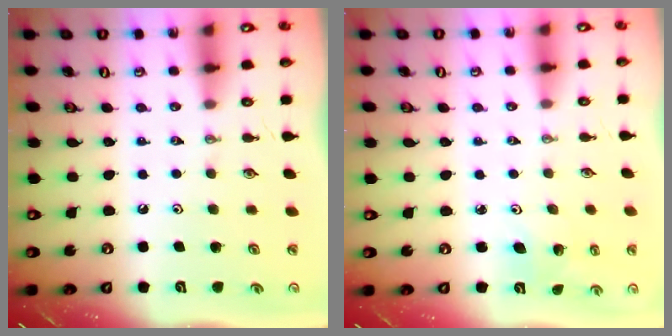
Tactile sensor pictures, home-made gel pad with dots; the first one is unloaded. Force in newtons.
{"total": 2.8, "press": 2.4, "slide": 1.5}